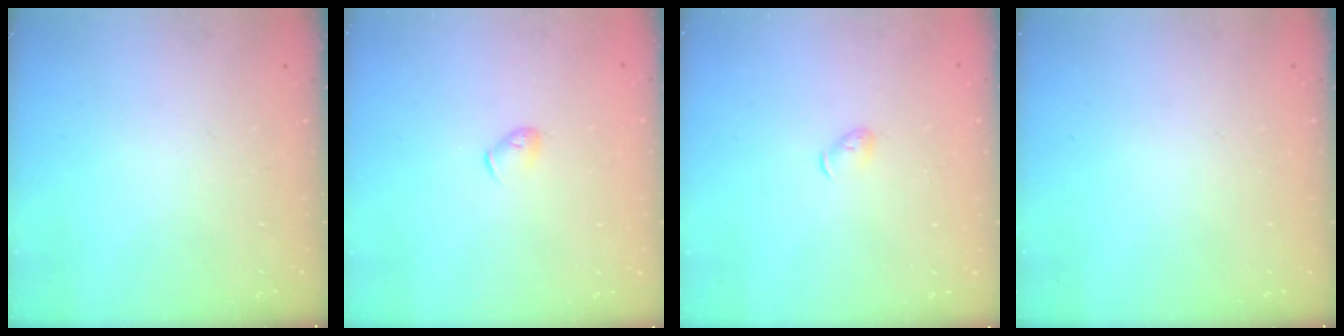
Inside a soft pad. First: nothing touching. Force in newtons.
{"total": 4.0, "press": 3.9, "slide": 1.0}
{"total": 3.8, "press": 3.7, "slide": 0.9}
{"total": 0.0}